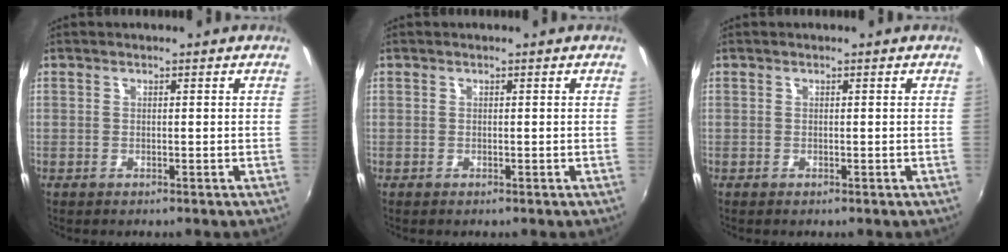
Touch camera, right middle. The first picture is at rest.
{"total": 0.0}
{"total": 0.0}